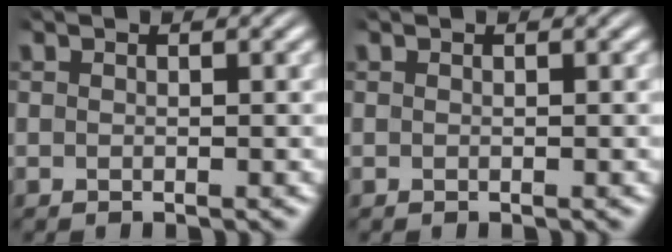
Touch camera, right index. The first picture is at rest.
{"total": 0.0}